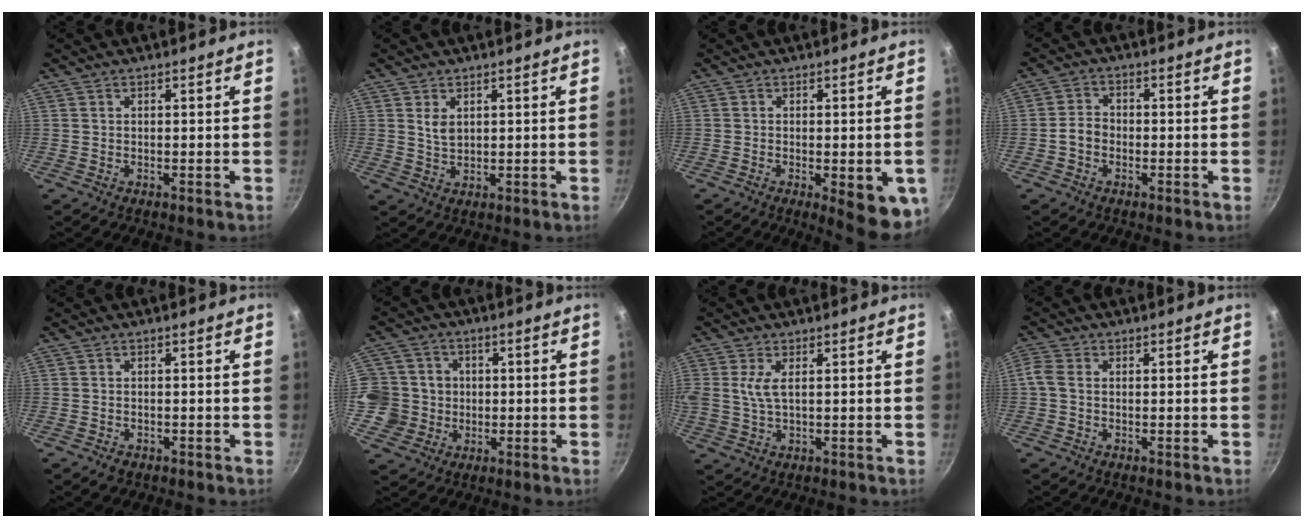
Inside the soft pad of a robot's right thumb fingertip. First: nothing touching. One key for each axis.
{"total": 3.0, "fx": 1.1, "fy": 1.9, "fz": 2.1, "tx": -0.035, "ty": -0.008, "tz": 0.023}
{"total": 10.0, "fx": -2.9, "fy": 3.1, "fz": 9.1, "tx": -0.091, "ty": -0.002, "tz": -0.030}
{"total": 3.4, "fx": -1.2, "fy": 2.6, "fz": 1.8, "tx": -0.023, "ty": 0.023, "tz": -0.028}
{"total": 1.6, "fx": -1.0, "fy": 1.0, "fz": 0.7, "tx": -0.015, "ty": 0.007, "tz": -0.011}
{"total": 10.9, "fx": -0.5, "fy": 10.5, "fz": 2.7, "tx": -0.026, "ty": 0.017, "tz": -0.018}
{"total": 4.4, "fx": 0.9, "fy": 1.9, "fz": 3.9, "tx": -0.085, "ty": 0.001, "tz": 0.018}
{"total": 3.0, "fx": -0.2, "fy": 2.1, "fz": 2.0, "tx": -0.049, "ty": 0.007, "tz": -0.013}